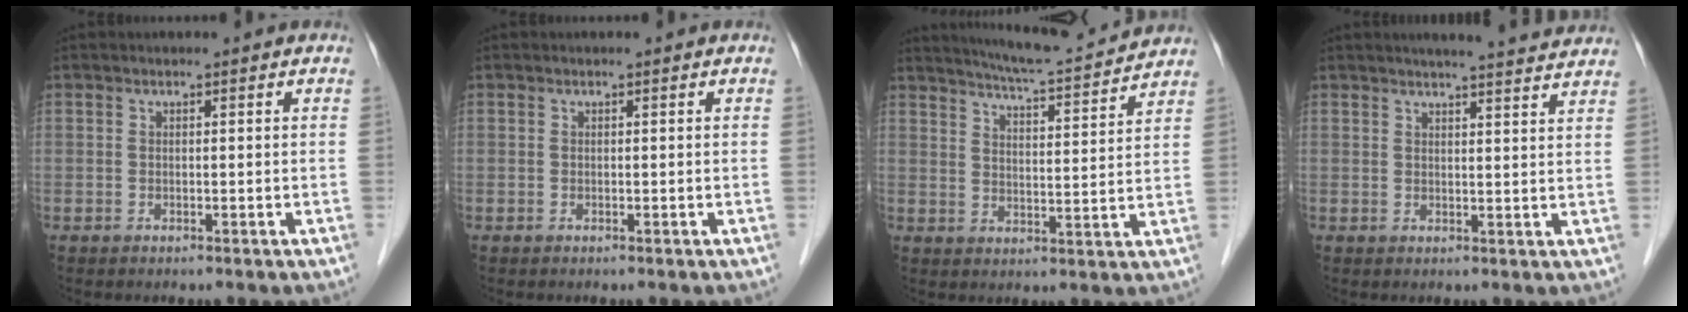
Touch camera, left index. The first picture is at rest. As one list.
[{"total": 0.0}, {"total": 12.7, "force": [12.0, 0.5, 4.1], "torque": [-0.067, 0.005, 0.171]}, {"total": 10.7, "force": [9.9, 0.4, 4.0], "torque": [-0.050, 0.002, 0.112]}]